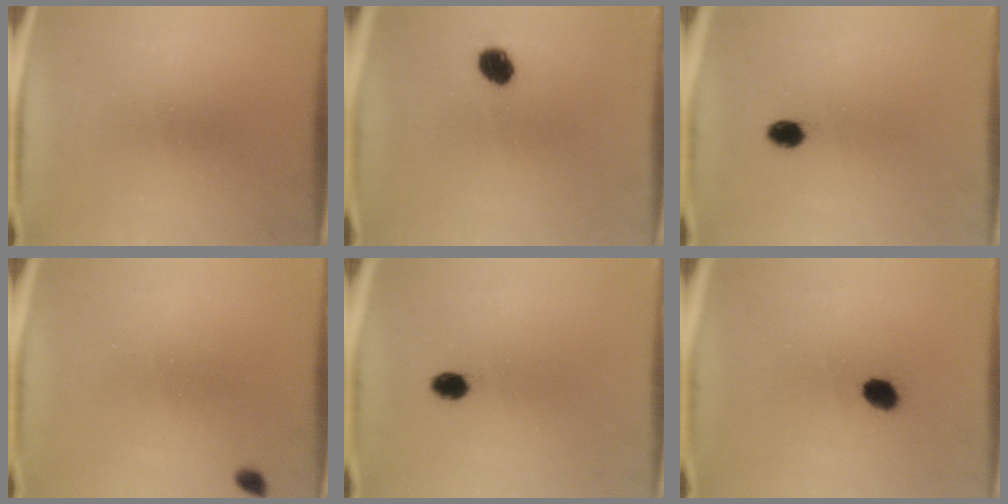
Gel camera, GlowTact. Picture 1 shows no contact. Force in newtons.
{"total": 4.3}
{"total": 2.9}
{"total": 1.1}
{"total": 2.9}
{"total": 4.0}